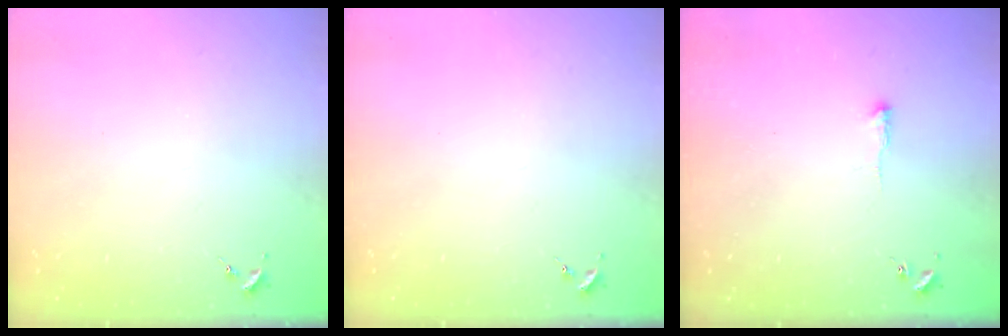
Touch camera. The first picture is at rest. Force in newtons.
{"total": 0.0}
{"total": 2.4, "press": 2.4, "slide": 0.4}